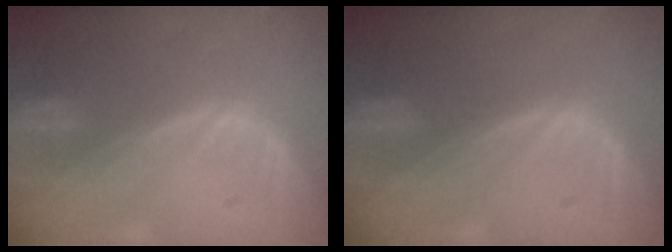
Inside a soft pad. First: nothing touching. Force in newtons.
{"total": 0.0}